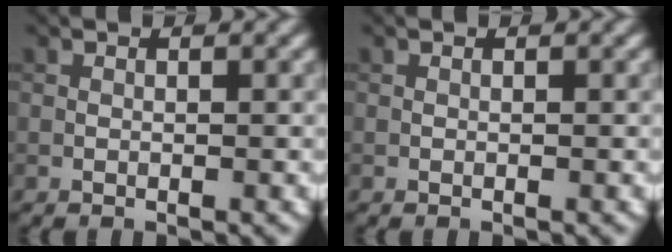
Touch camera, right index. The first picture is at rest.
{"total": 0.0}